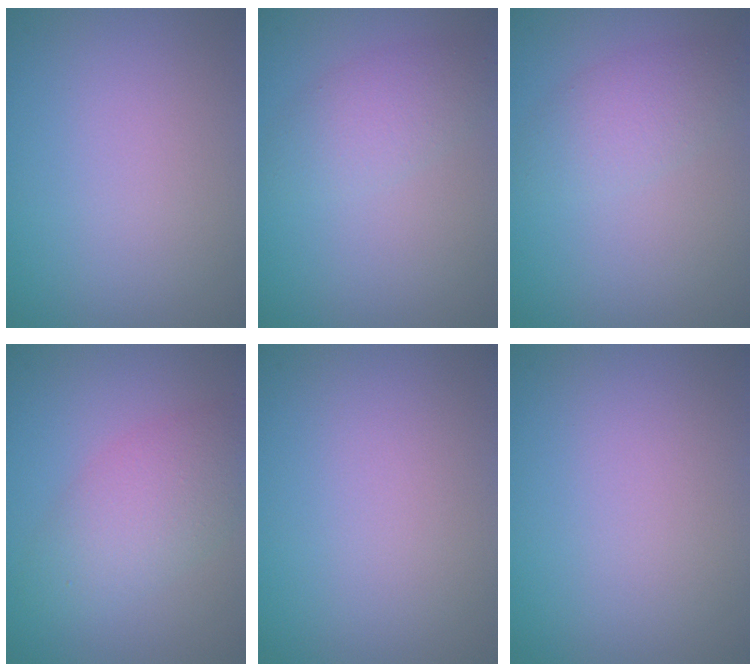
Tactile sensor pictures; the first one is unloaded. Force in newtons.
{"total": 2.7, "press": 2.7, "slide": 0.0}
{"total": 2.7, "press": 2.7, "slide": 0.0}
{"total": 4.2, "press": 4.2, "slide": 0.1}
{"total": 0.0}
{"total": 0.0}